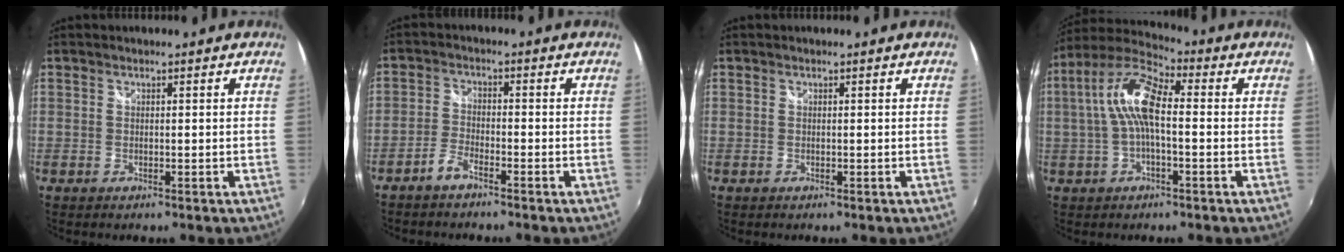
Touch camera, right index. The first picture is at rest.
{"total": 3.0, "force": [-2.5, 0.8, 1.4], "torque": [-0.046, 0.006, -0.054]}
{"total": 0.0}
{"total": 10.9, "force": [0.4, 3.8, 10.2], "torque": [-0.208, 0.023, 0.003]}